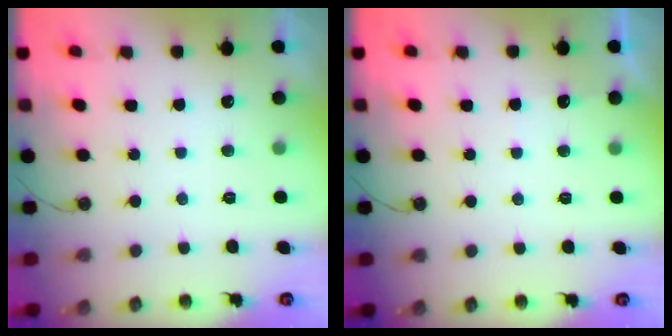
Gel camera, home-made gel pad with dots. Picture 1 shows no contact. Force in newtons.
{"total": 3.2, "press": 3.2, "slide": 0.4}